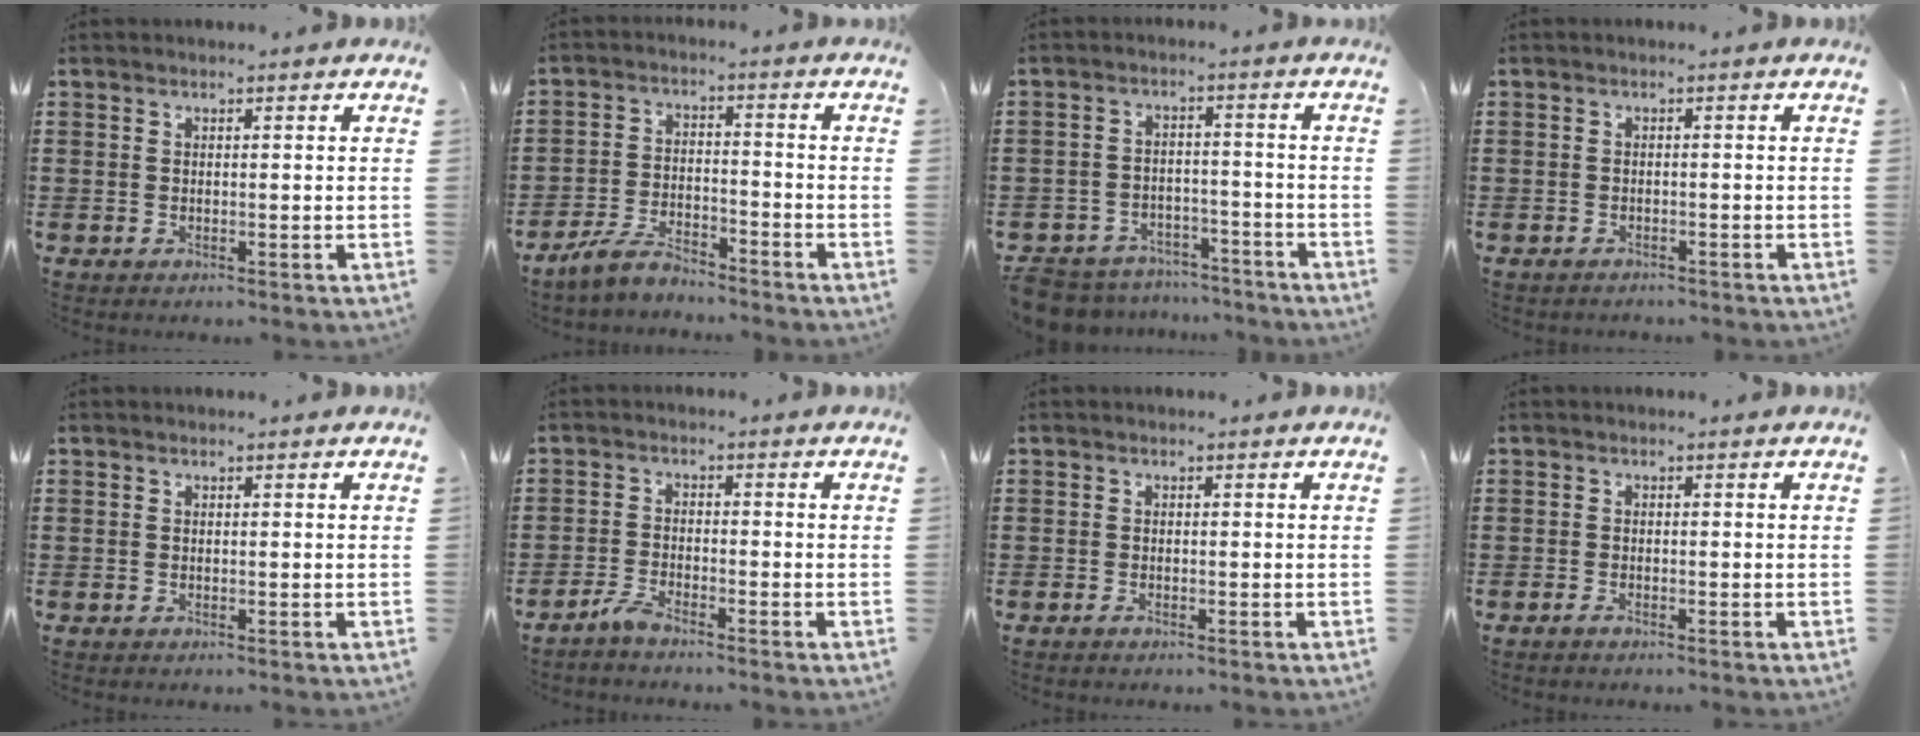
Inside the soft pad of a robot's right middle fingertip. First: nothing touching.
{"total": 5.5, "force": [-5.1, 1.2, 1.8], "torque": [-0.043, 0.005, -0.102]}
{"total": 6.1, "force": [-5.9, 1.3, 0.5], "torque": [-0.025, 0.012, -0.124]}
{"total": 1.0, "force": [-1.0, 0.3, -0.1], "torque": [0.000, 0.003, -0.022]}
{"total": 0.0}
{"total": 2.6, "force": [-2.2, 0.4, 1.3], "torque": [-0.039, 0.001, -0.048]}
{"total": 0.6, "force": [-0.5, 0.1, 0.3], "torque": [-0.008, -0.003, -0.008]}
{"total": 0.8, "force": [-0.7, 0.2, 0.5], "torque": [-0.011, -0.004, -0.012]}